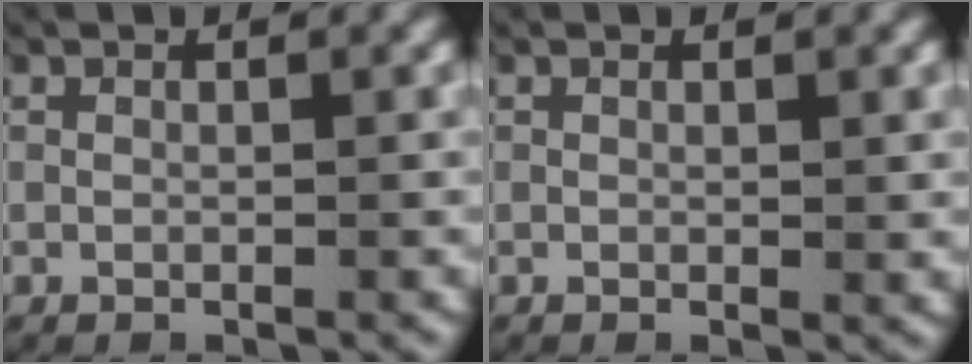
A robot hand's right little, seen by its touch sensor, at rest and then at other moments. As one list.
[{"total": 0.5, "force": [0.2, 0.3, 0.4], "torque": [-0.002, -0.006, 0.005]}]